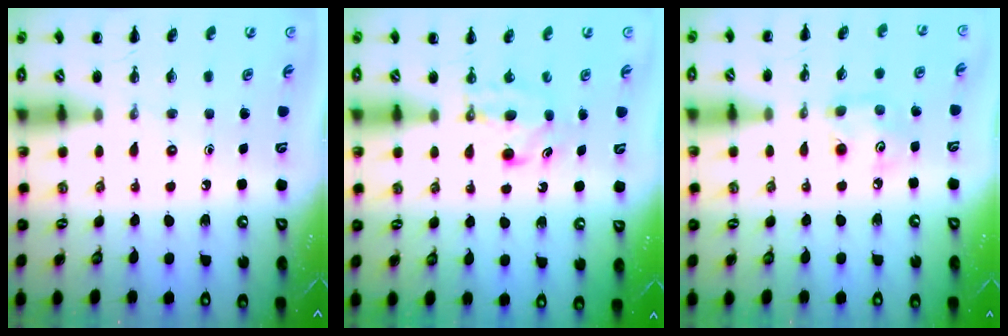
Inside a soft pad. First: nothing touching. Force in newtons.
{"total": 5.2, "press": 5.2, "slide": 0.6}
{"total": 5.2, "press": 5.2, "slide": 0.5}